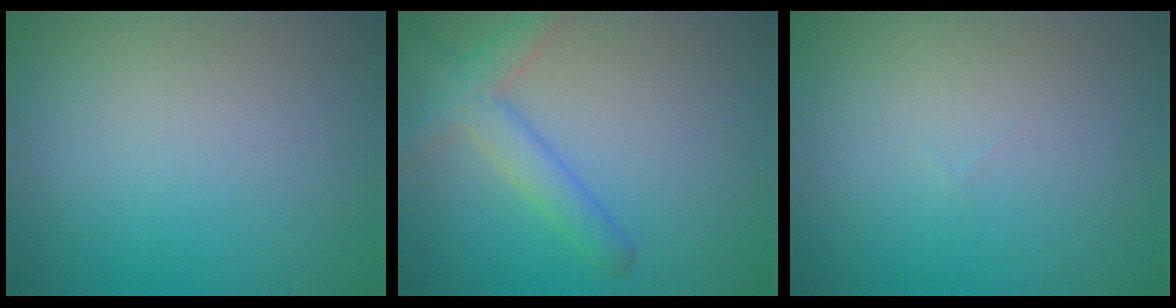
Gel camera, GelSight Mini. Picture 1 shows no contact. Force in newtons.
{"total": 3.6, "press": 3.6, "slide": 0.2}
{"total": 0.0}